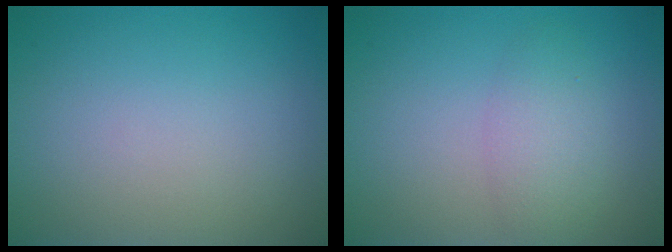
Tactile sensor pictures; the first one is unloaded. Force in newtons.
{"total": 2.7, "press": 2.7, "slide": 0.1}